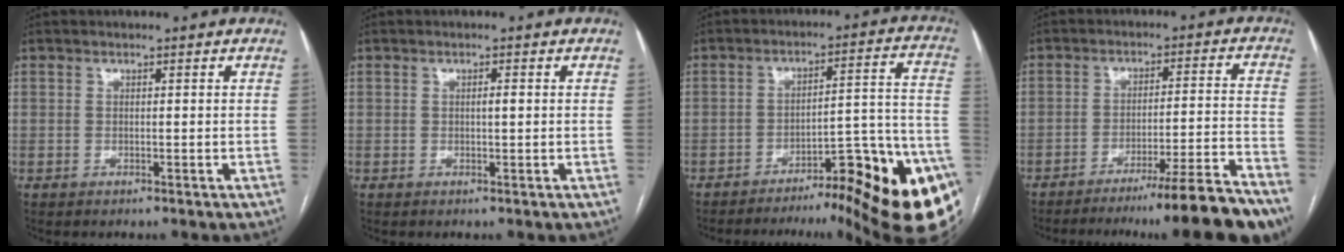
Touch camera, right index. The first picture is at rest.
{"total": 0.9, "force": [0.1, 0.1, 0.9], "torque": [-0.016, 0.001, 0.002]}
{"total": 24.7, "force": [-14.8, 3.6, 19.5], "torque": [-0.154, 0.016, -0.198]}
{"total": 16.0, "force": [-13.7, -2.0, 8.1], "torque": [-0.071, 0.000, -0.201]}